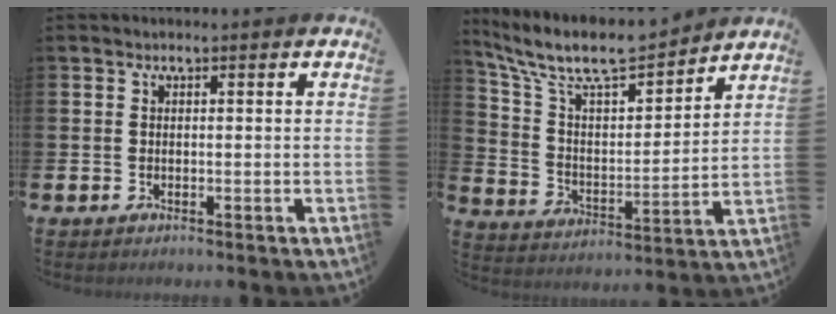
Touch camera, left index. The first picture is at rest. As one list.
[{"total": 10.0, "force": [8.8, 2.5, 3.9], "torque": [-0.119, -0.058, 0.153]}]